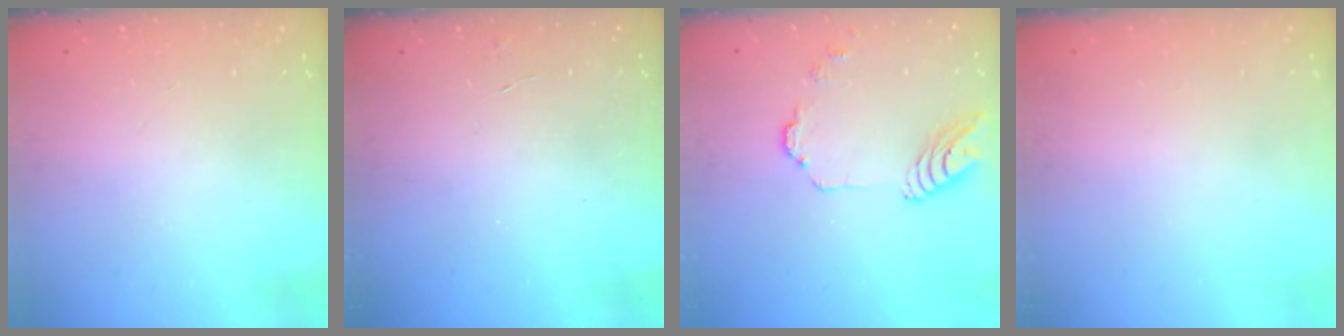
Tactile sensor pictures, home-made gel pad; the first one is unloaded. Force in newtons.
{"total": 2.8, "press": 2.8, "slide": 0.3}
{"total": 10.2, "press": 10.1, "slide": 1.1}
{"total": 0.0}